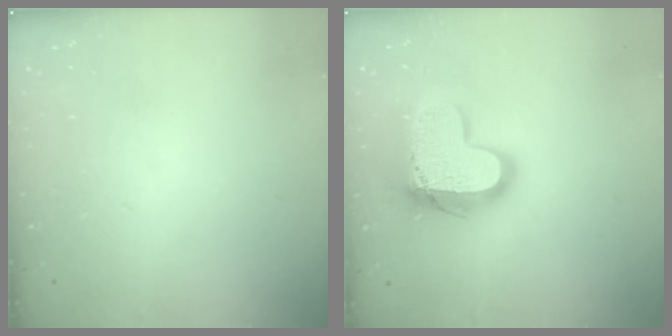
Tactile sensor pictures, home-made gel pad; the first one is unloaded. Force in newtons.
{"total": 17.4, "press": 17.3, "slide": 1.5}